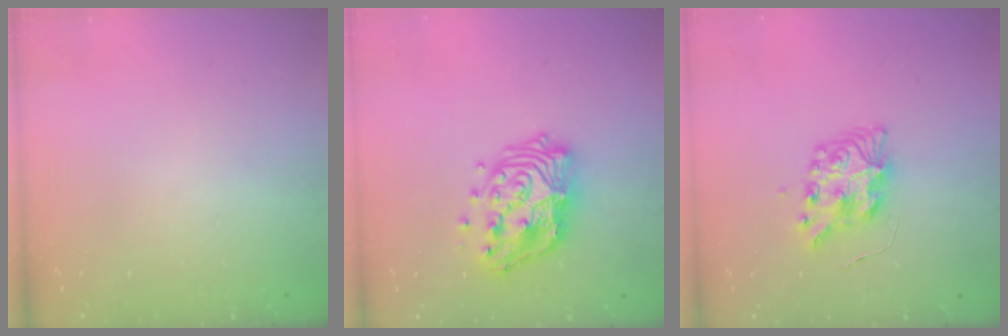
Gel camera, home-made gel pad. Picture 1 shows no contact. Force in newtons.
{"total": 15.9, "press": 15.9, "slide": 1.1}
{"total": 9.8, "press": 9.8, "slide": 0.9}